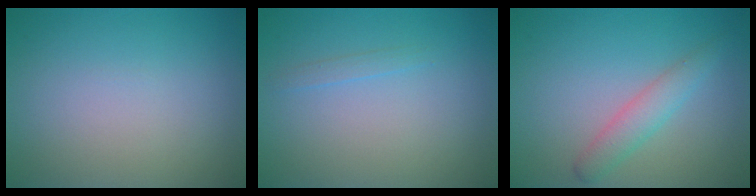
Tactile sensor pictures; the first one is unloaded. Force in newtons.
{"total": 0.7, "press": 0.7, "slide": 0.0}
{"total": 2.3, "press": 2.3, "slide": 0.2}